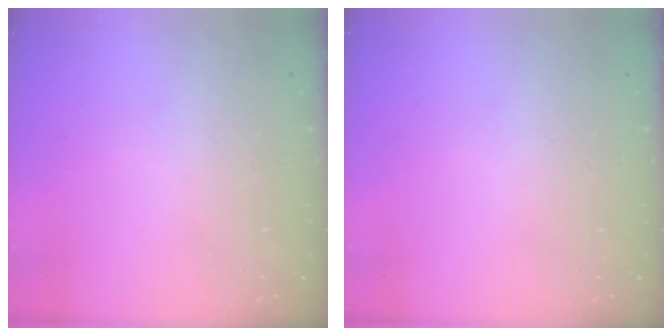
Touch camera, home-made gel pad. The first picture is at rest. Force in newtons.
{"total": 0.0}